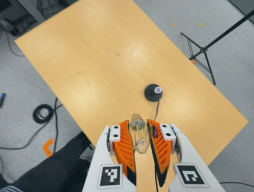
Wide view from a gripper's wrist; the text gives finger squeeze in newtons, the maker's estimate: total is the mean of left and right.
{"total": 21.4, "left": 24.4, "right": 18.4}